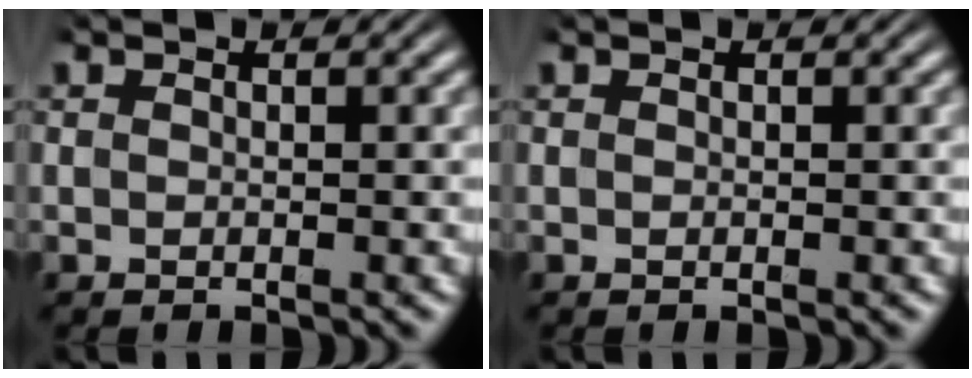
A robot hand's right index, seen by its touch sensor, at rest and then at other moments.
{"total": 0.0}